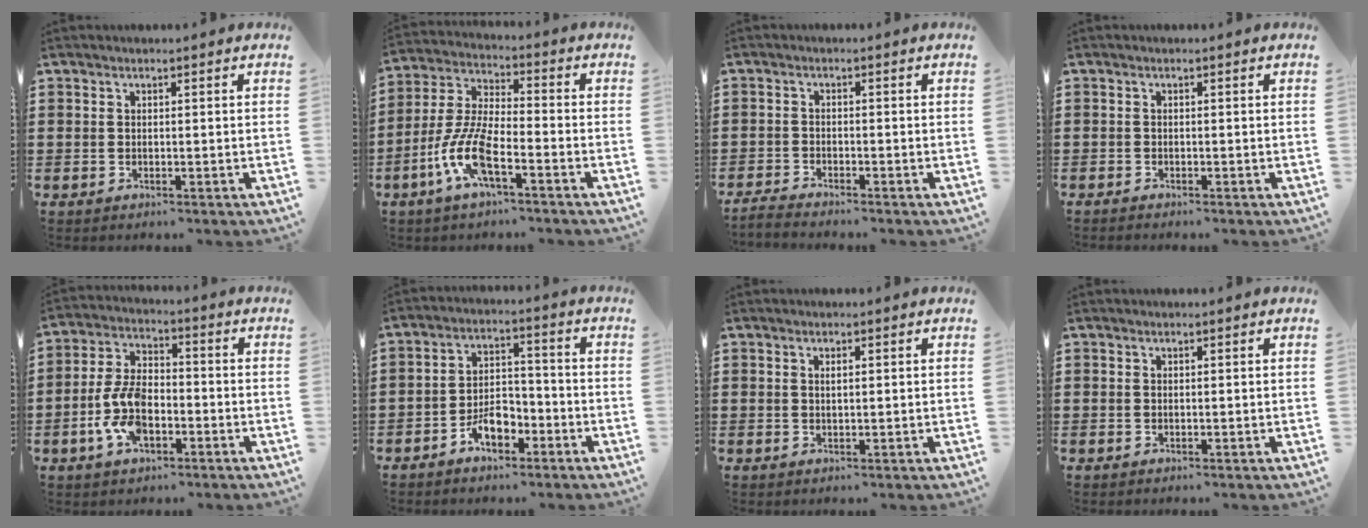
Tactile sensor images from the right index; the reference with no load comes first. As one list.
[{"total": 9.1, "force": [-4.5, 2.2, 7.6], "torque": [-0.196, -0.018, -0.092]}, {"total": 2.0, "force": [-2.0, -0.1, 0.0], "torque": [-0.005, 0.002, -0.041]}, {"total": 0.9, "force": [-0.8, 0.1, 0.0], "torque": [0.000, 0.001, -0.019]}, {"total": 8.9, "force": [-2.8, 4.8, 6.9], "torque": [-0.166, 0.000, -0.059]}, {"total": 5.5, "force": [-3.4, 3.0, 3.1], "torque": [-0.062, 0.011, -0.067]}, {"total": 1.1, "force": [0.1, 0.3, 1.1], "torque": [-0.022, 0.001, 0.001]}, {"total": 0.0}]